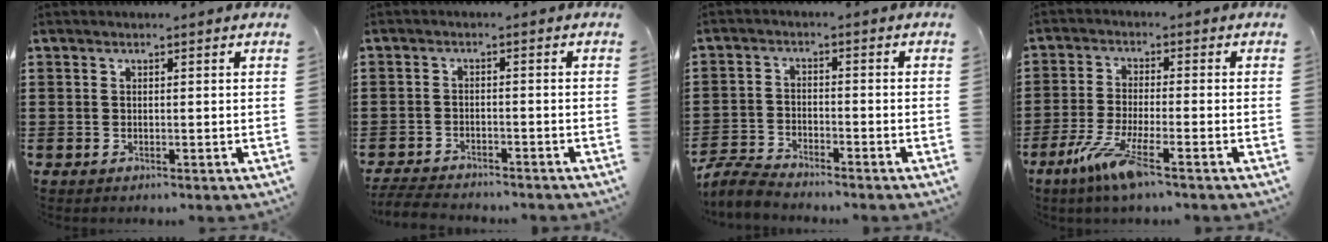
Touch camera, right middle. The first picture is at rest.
{"total": 3.3, "force": [-3.3, 0.3, 0.5], "torque": [-0.018, -0.003, -0.071]}
{"total": 4.1, "force": [-3.9, 0.4, 1.0], "torque": [-0.041, -0.004, -0.087]}
{"total": 6.9, "force": [-4.0, 0.6, 5.6], "torque": [-0.129, -0.019, -0.078]}